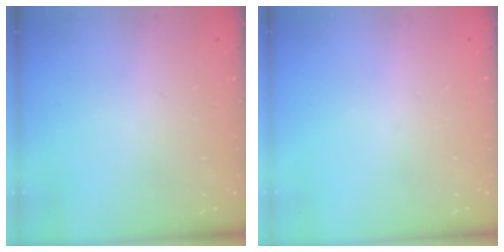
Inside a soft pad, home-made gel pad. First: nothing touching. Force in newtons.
{"total": 0.0}